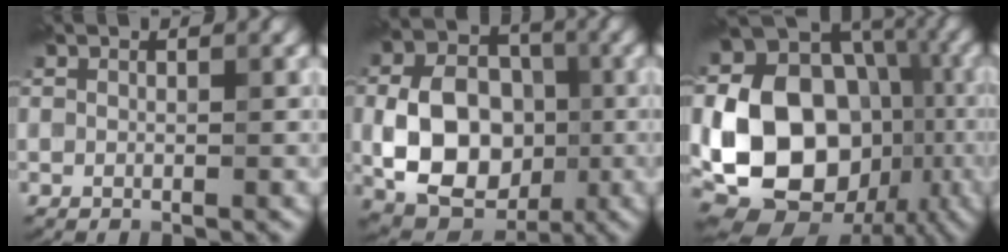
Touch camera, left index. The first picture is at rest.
{"total": 9.7, "force": [-2.0, 6.9, 6.4], "torque": [-0.114, 0.005, -0.040]}
{"total": 19.3, "force": [-2.4, 15.7, 10.8], "torque": [-0.182, -0.007, -0.055]}